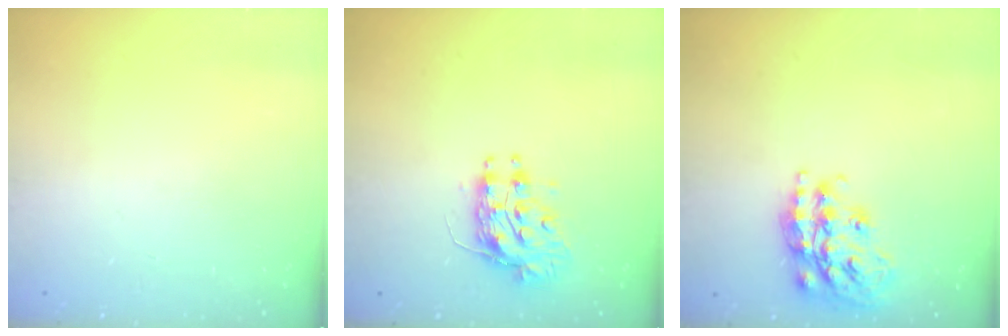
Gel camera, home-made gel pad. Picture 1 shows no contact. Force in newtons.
{"total": 9.3, "press": 9.2, "slide": 0.6}
{"total": 18.0, "press": 17.9, "slide": 1.1}